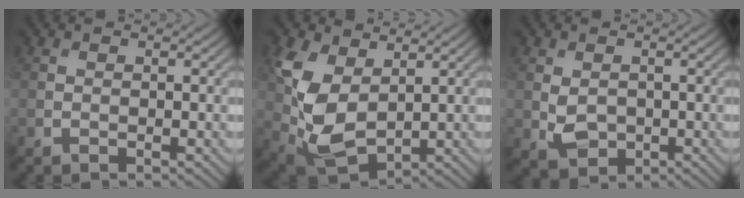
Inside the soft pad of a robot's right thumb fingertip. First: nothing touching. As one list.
[{"total": 10.4, "force": [2.5, 6.3, 7.9], "torque": [-0.213, -0.001, 0.051]}, {"total": 3.2, "force": [-0.2, 2.5, 2.0], "torque": [-0.045, -0.010, 0.000]}]